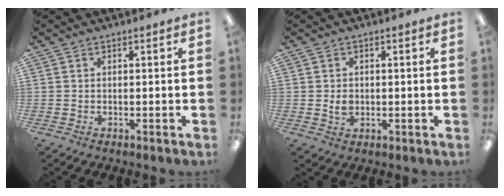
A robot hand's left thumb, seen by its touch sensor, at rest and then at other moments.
{"total": 2.6, "force": [0.0, 2.1, 1.5], "torque": [-0.022, 0.000, -0.001]}